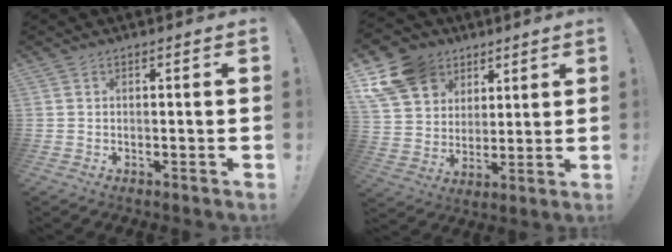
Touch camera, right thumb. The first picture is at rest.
{"total": 15.8, "force": [8.2, 12.0, 6.0], "torque": [-0.106, -0.038, 0.170]}